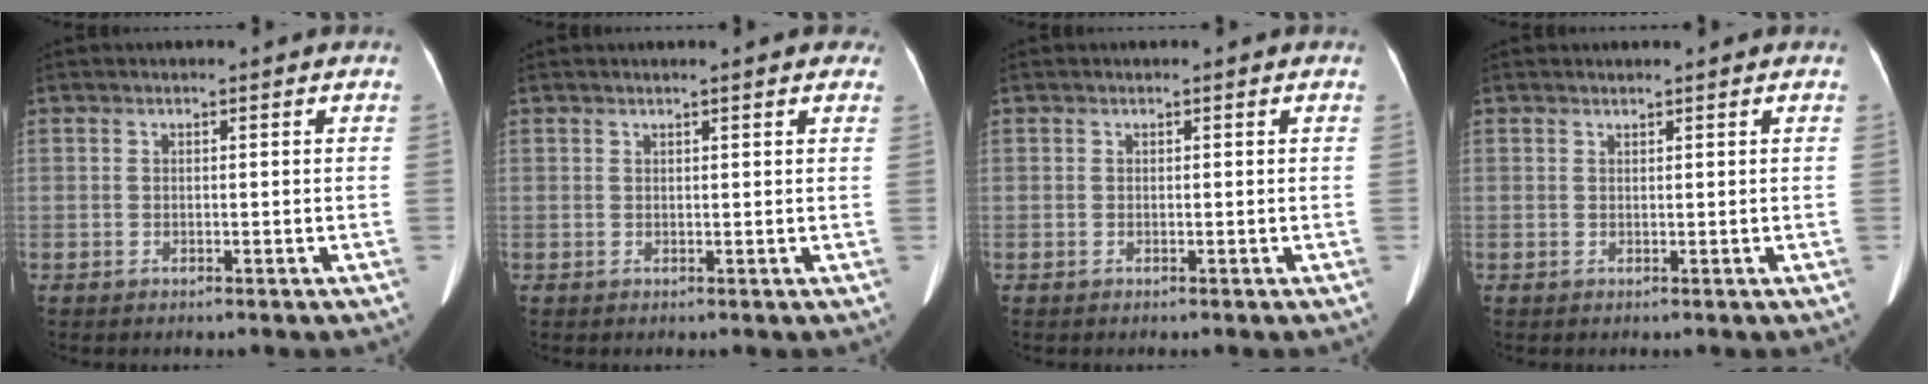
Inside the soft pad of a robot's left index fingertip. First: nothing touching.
{"total": 3.0, "force": [2.5, 0.4, 1.6], "torque": [-0.016, 0.013, 0.022]}
{"total": 0.0}
{"total": 0.9, "force": [0.9, -0.1, 0.2], "torque": [-0.011, 0.005, 0.016]}